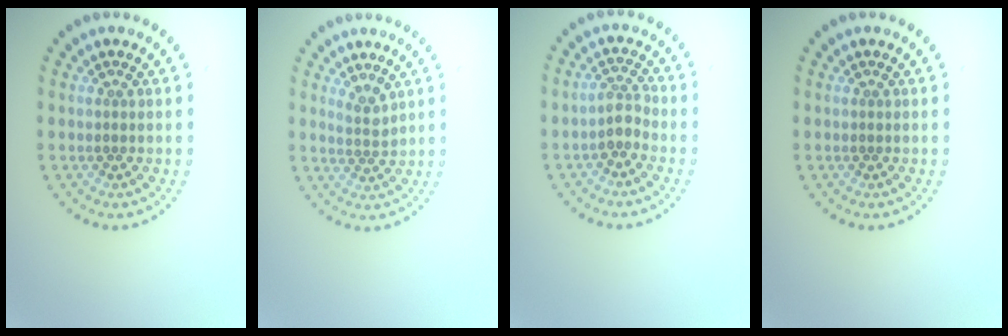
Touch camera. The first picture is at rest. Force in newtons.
{"total": 1.7, "press": 1.3, "slide": 1.2}
{"total": 1.8, "press": 1.4, "slide": 1.1}
{"total": 0.0}